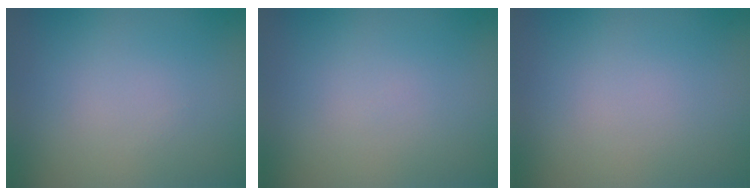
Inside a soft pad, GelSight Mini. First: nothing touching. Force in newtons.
{"total": 0.0}
{"total": 0.0}